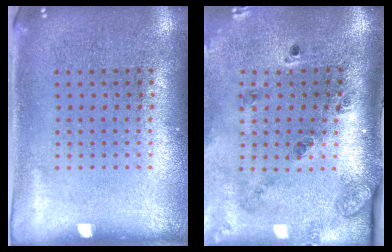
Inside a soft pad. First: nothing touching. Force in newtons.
{"total": 1.8, "press": 1.5, "slide": 1.0}